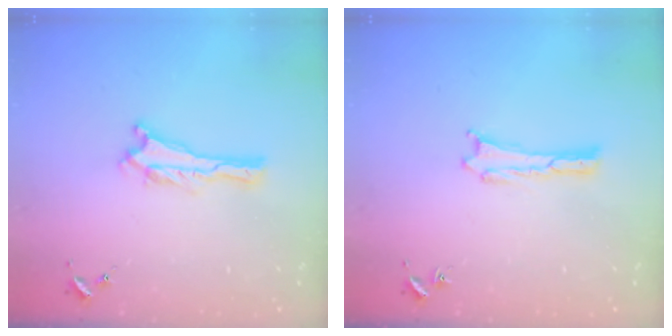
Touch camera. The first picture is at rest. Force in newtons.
{"total": 0.0}